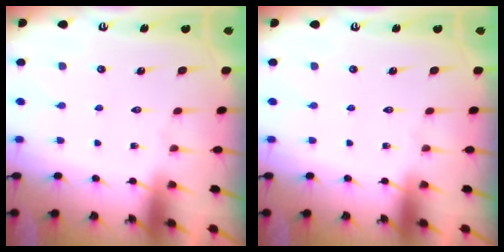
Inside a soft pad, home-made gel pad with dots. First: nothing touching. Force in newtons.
{"total": 0.0}